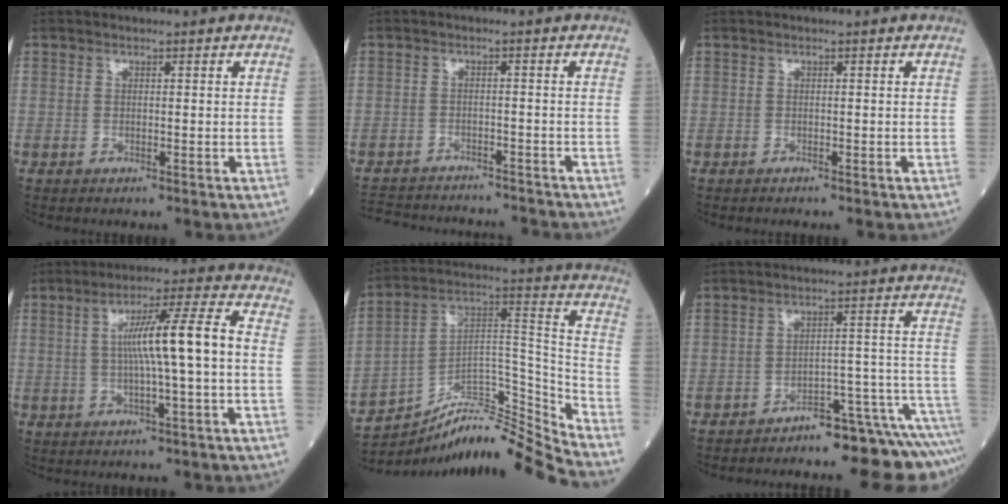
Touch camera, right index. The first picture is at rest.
{"total": 14.3, "force": [-13.4, 3.3, 3.8], "torque": [-0.082, 0.003, -0.179]}
{"total": 0.9, "force": [-0.8, 0.2, 0.3], "torque": [-0.009, -0.002, -0.010]}
{"total": 10.1, "force": [0.0, -0.5, 10.1], "torque": [-0.172, 0.016, 0.000]}
{"total": 15.9, "force": [-15.1, -0.5, 5.0], "torque": [-0.073, 0.069, -0.252]}
{"total": 12.3, "force": [-11.6, 0.5, 4.2], "torque": [-0.011, 0.051, -0.155]}